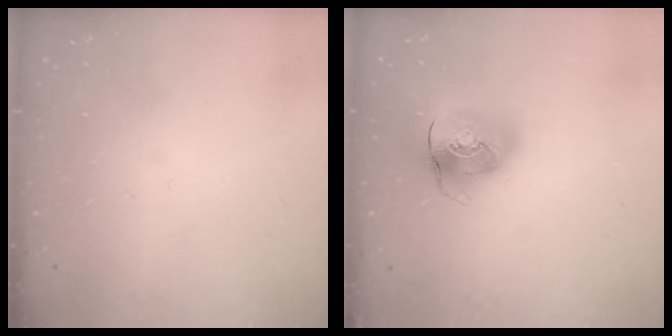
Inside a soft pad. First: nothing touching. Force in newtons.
{"total": 11.3, "press": 11.1, "slide": 2.0}